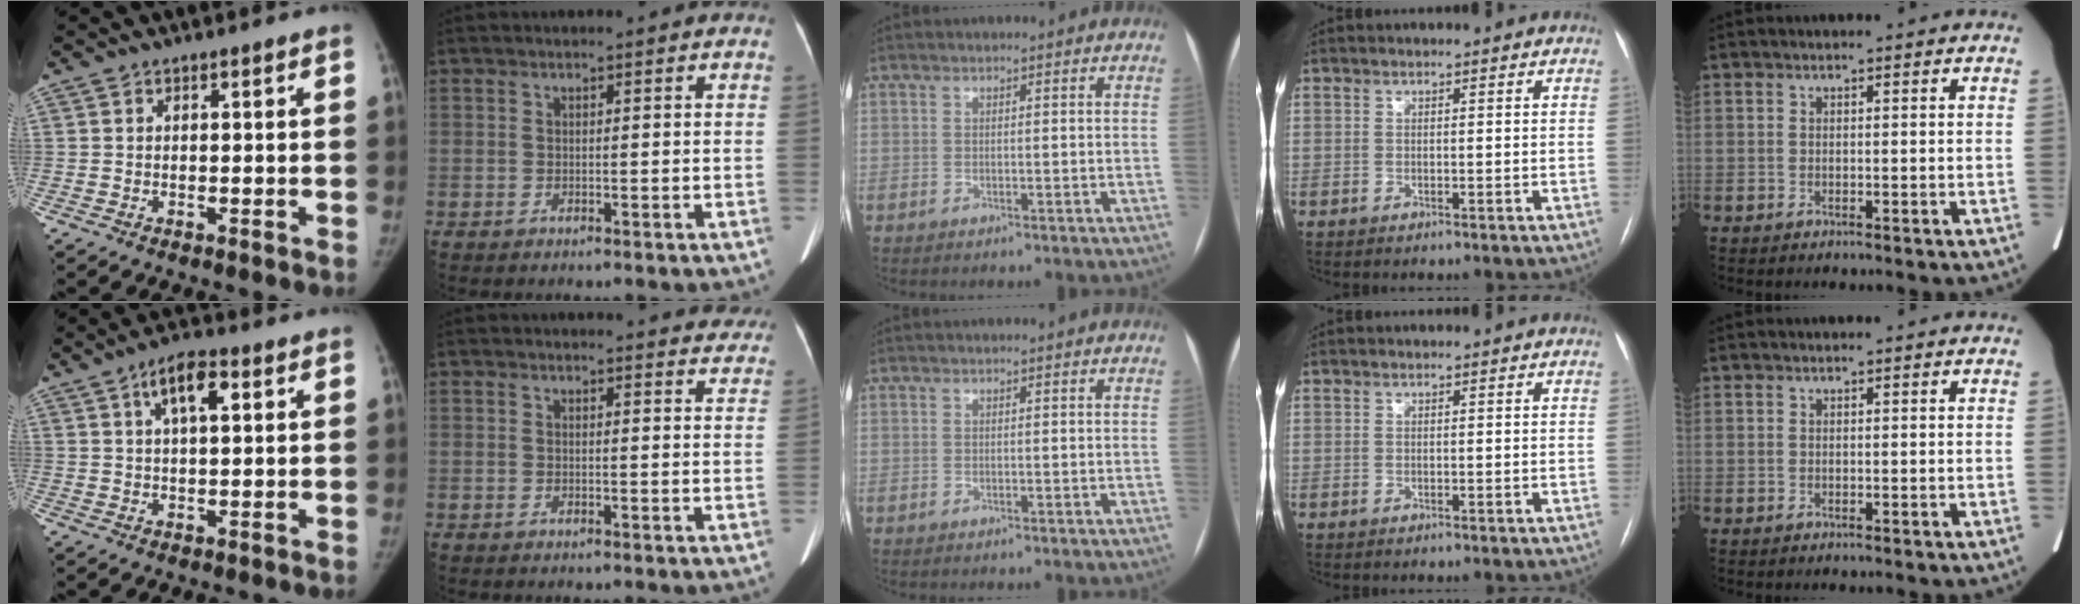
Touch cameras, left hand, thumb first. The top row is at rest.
{"thumb": {"total": 6.5, "force": [2.6, 2.6, 5.3], "torque": [-0.082, 0.002, 0.042]}, "index": {"total": 10.6, "force": [10.2, 2.5, 1.4], "torque": [0.020, -0.017, 0.081]}}